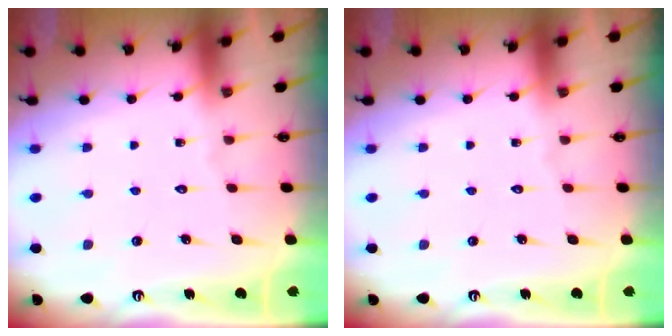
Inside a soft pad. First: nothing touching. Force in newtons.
{"total": 0.0}